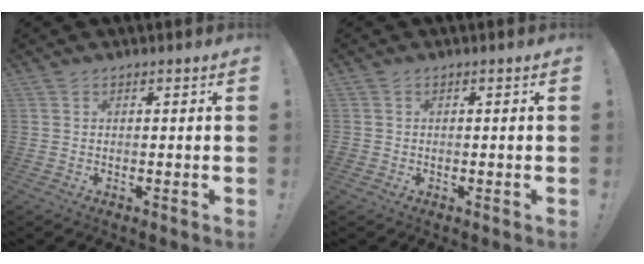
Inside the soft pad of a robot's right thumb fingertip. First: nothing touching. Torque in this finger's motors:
{"motor_torque": [0.05, 0.01, 0.00, 0.20, -0.01]}